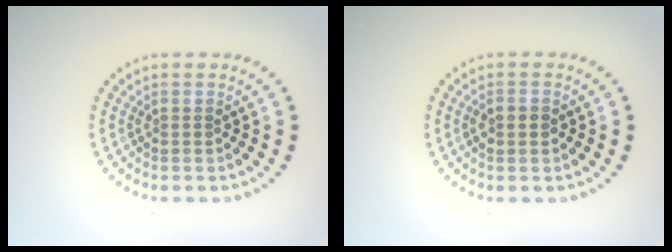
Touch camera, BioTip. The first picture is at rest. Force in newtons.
{"total": 1.5, "press": 1.5, "slide": 0.3}